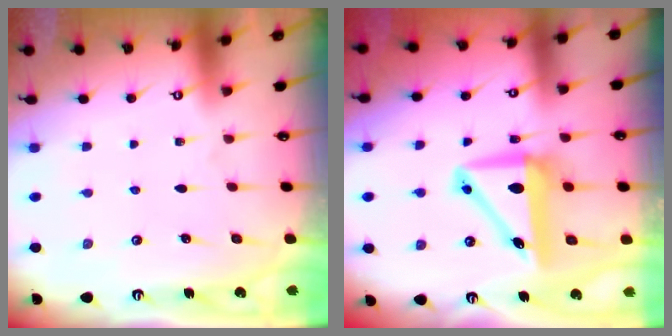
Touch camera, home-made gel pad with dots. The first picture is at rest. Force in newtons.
{"total": 10.4, "press": 10.1, "slide": 2.4}